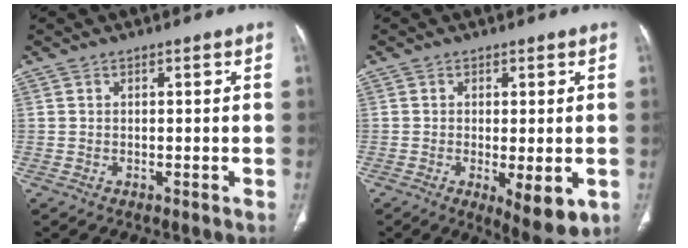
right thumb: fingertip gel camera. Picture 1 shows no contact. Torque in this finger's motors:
{"motor_torque": [-0.33, 0.51, -0.15, 0.04, 0.05]}